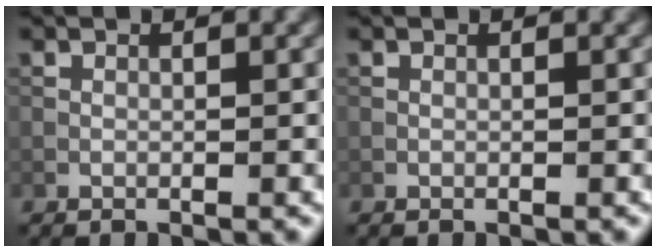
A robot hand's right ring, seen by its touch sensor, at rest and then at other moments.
{"total": 0.0}